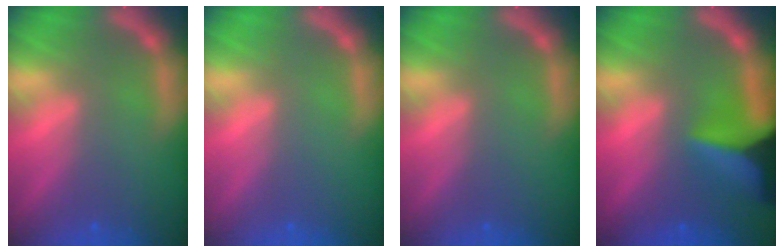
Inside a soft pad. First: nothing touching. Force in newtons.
{"total": 0.0}
{"total": 0.0}
{"total": 10.0}